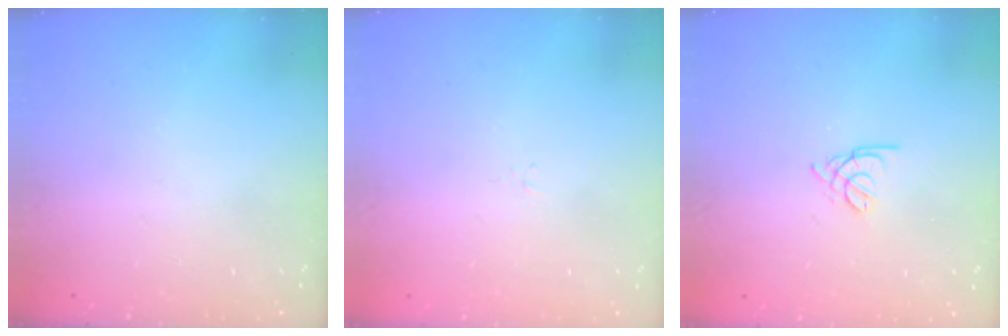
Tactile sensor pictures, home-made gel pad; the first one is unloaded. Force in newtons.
{"total": 1.6, "press": 1.5, "slide": 0.3}
{"total": 1.8, "press": 1.7, "slide": 0.5}